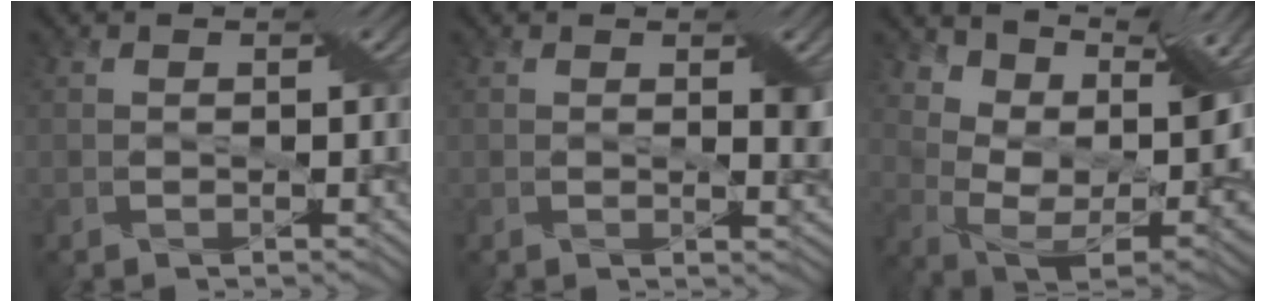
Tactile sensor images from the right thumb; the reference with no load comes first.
{"total": 1.5, "force": [0.6, 0.4, 1.3], "torque": [-0.018, -0.002, 0.011]}
{"total": 12.9, "force": [9.0, 4.9, 7.9], "torque": [-0.170, 0.004, 0.140]}